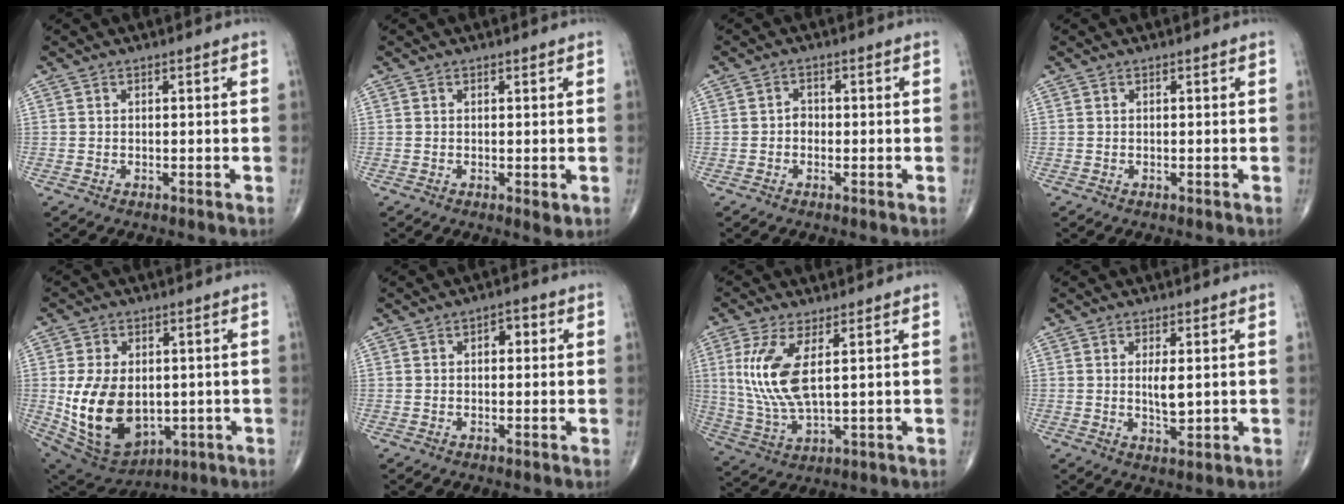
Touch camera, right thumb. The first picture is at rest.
{"total": 1.3, "force": [0.0, 0.6, 1.2], "torque": [-0.019, -0.006, 0.000]}
{"total": 1.6, "force": [-0.5, 1.3, 0.8], "torque": [0.001, 0.007, -0.012]}
{"total": 0.0}
{"total": 16.6, "force": [-1.2, 11.1, 12.2], "torque": [-0.207, -0.007, 0.013]}
{"total": 2.8, "force": [0.5, 1.8, 2.1], "torque": [-0.017, 0.009, 0.001]}
{"total": 11.1, "force": [2.6, 3.9, 10.0], "torque": [-0.232, -0.014, 0.063]}
{"total": 3.9, "force": [0.5, 1.4, 3.7], "torque": [-0.065, -0.010, 0.013]}